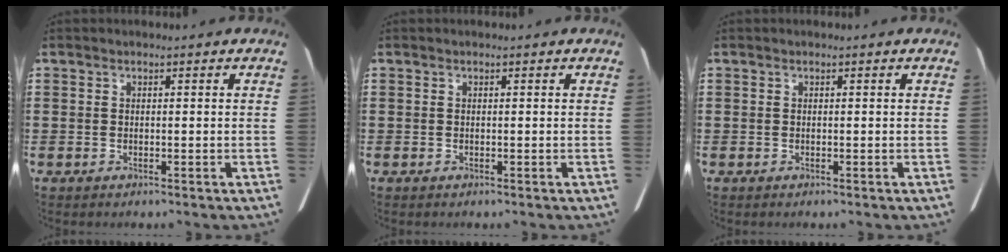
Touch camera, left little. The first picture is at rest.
{"total": 0.0}
{"total": 0.0}